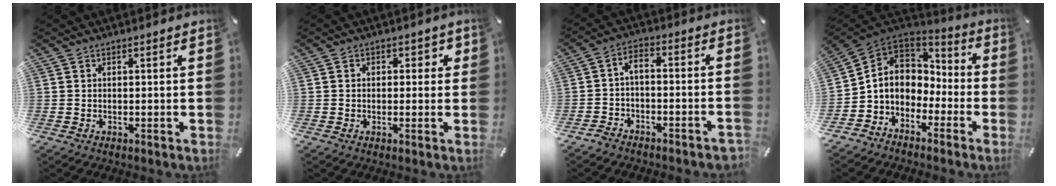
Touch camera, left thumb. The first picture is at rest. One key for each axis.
{"total": 2.6, "fx": -0.7, "fy": 2.0, "fz": 1.4, "tx": -0.011, "ty": 0.006, "tz": -0.020}
{"total": 4.5, "fx": -3.2, "fy": 1.8, "fz": 2.6, "tx": -0.043, "ty": 0.008, "tz": -0.061}
{"total": 7.4, "fx": -1.6, "fy": 6.8, "fz": 2.3, "tx": -0.074, "ty": -0.003, "tz": -0.029}